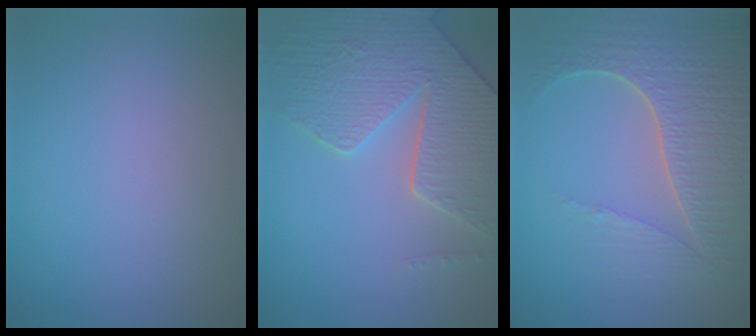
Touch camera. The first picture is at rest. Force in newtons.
{"total": 7.0, "press": 5.9, "slide": 3.9}
{"total": 6.8, "press": 5.2, "slide": 4.3}